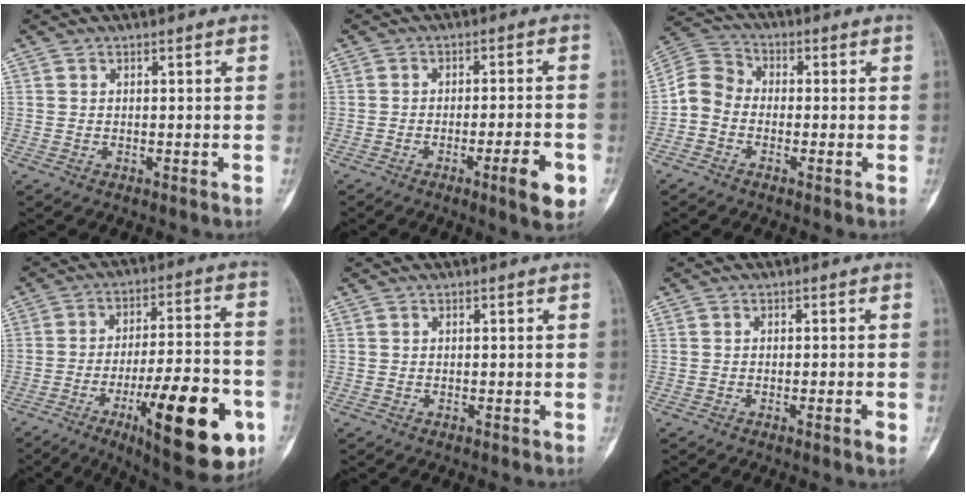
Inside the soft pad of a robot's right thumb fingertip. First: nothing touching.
{"total": 7.7, "force": [-3.3, 1.2, 6.9], "torque": [-0.091, 0.009, -0.044]}
{"total": 6.4, "force": [-1.7, 5.1, 3.4], "torque": [-0.056, 0.025, -0.052]}
{"total": 23.6, "force": [-9.2, 7.0, 20.5], "torque": [-0.268, 0.030, -0.128]}
{"total": 0.0}
{"total": 1.9, "force": [-0.9, 0.1, 1.7], "torque": [-0.026, -0.004, -0.015]}